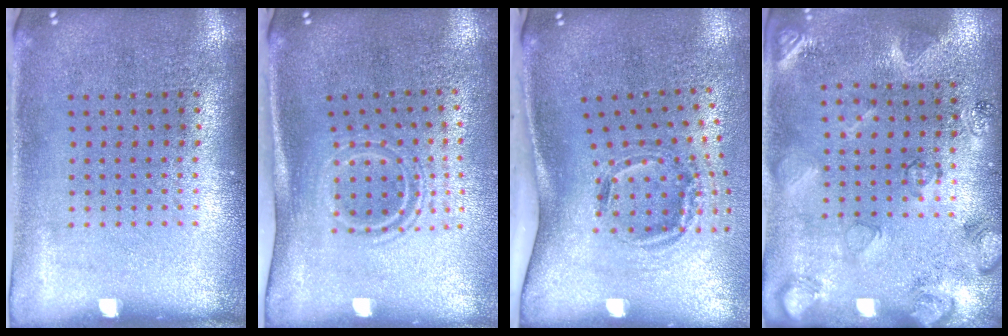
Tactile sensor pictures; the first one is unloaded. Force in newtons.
{"total": 1.8, "press": 1.2, "slide": 1.3}
{"total": 2.0, "press": 1.2, "slide": 1.5}
{"total": 2.1, "press": 1.9, "slide": 1.0}